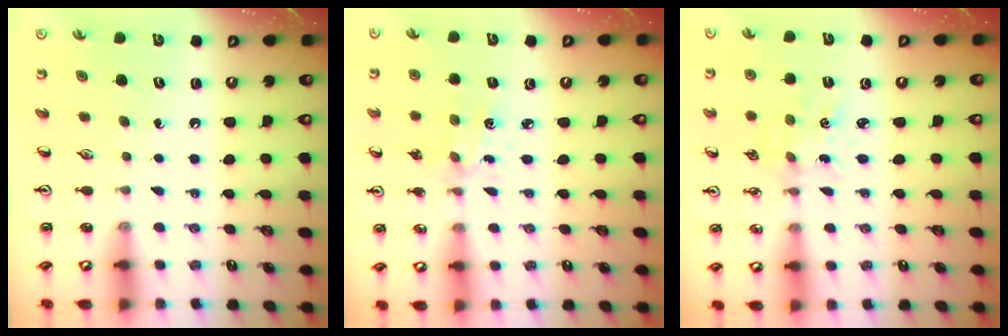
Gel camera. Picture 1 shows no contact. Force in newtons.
{"total": 2.4, "press": 2.4, "slide": 0.6}
{"total": 4.2, "press": 4.2, "slide": 0.4}